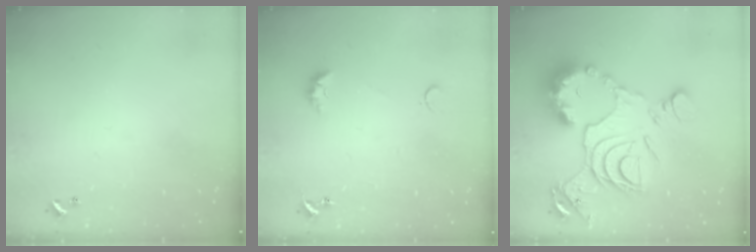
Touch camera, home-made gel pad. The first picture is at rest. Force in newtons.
{"total": 2.8, "press": 2.7, "slide": 0.5}
{"total": 20.6, "press": 20.5, "slide": 2.1}